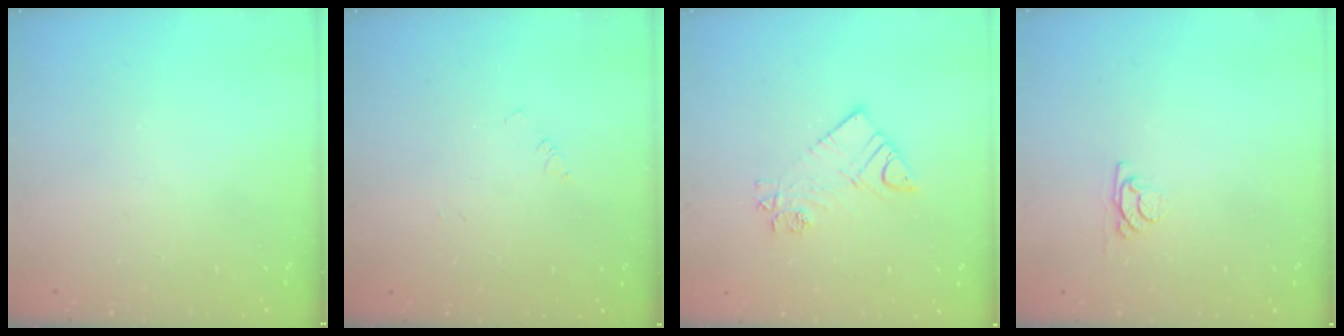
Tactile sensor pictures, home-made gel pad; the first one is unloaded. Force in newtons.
{"total": 1.4, "press": 1.3, "slide": 0.3}
{"total": 9.3, "press": 9.3, "slide": 0.7}
{"total": 3.8, "press": 3.8, "slide": 0.4}